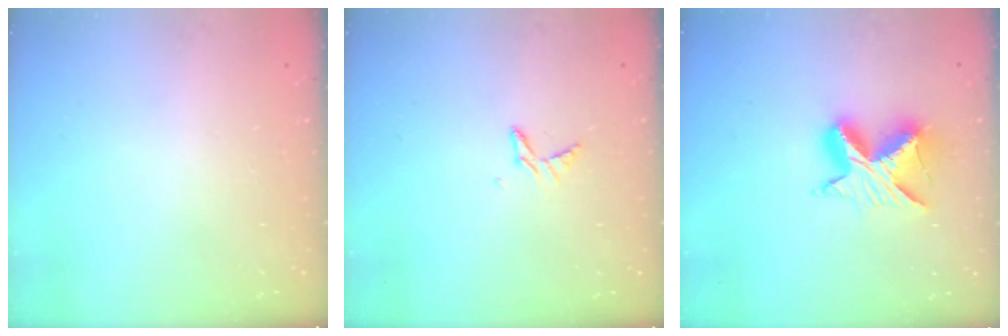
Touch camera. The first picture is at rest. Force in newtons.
{"total": 4.9, "press": 4.8, "slide": 0.5}
{"total": 10.8, "press": 10.7, "slide": 0.7}